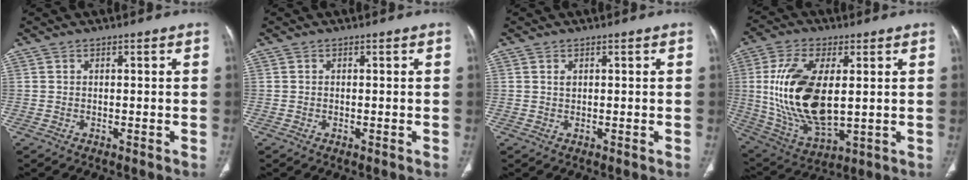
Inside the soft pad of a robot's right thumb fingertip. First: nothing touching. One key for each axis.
{"total": 0.0}
{"total": 0.8, "fx": 0.4, "fy": 0.5, "fz": 0.5, "tx": -0.008, "ty": 0.002, "tz": 0.009}
{"total": 19.7, "fx": 1.9, "fy": 9.7, "fz": 17.0, "tx": -0.338, "ty": -0.018, "tz": 0.049}